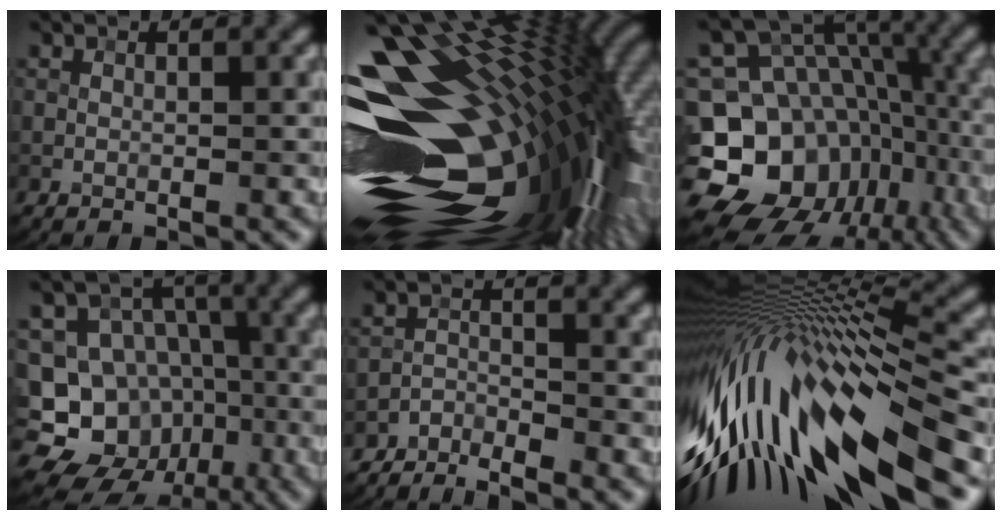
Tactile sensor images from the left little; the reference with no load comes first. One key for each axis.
{"total": 19.2, "fx": -1.8, "fy": 9.6, "fz": 16.5, "tx": -0.263, "ty": 0.005, "tz": -0.025}
{"total": 16.3, "fx": -5.9, "fy": 13.6, "fz": 6.8, "tx": -0.139, "ty": 0.013, "tz": -0.100}
{"total": 15.8, "fx": -6.4, "fy": 13.6, "fz": 4.6, "tx": -0.087, "ty": -0.018, "tz": -0.103}
{"total": 3.0, "fx": -3.0, "fy": 0.2, "fz": 0.1, "tx": 0.000, "ty": 0.000, "tz": -0.063}
{"total": 16.5, "fx": -3.3, "fy": 5.4, "fz": 15.3, "tx": -0.290, "ty": 0.001, "tz": -0.063}